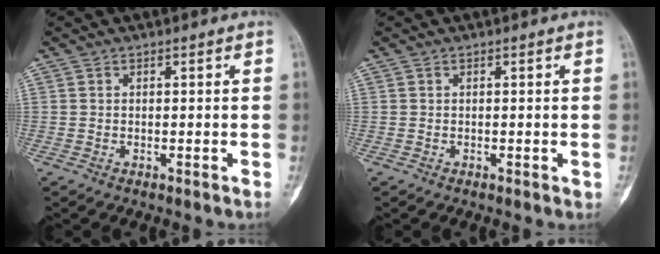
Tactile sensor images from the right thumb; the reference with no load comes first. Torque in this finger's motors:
{"motor_torque": [0.12, 0.21, 0.00, 0.04, -0.03]}